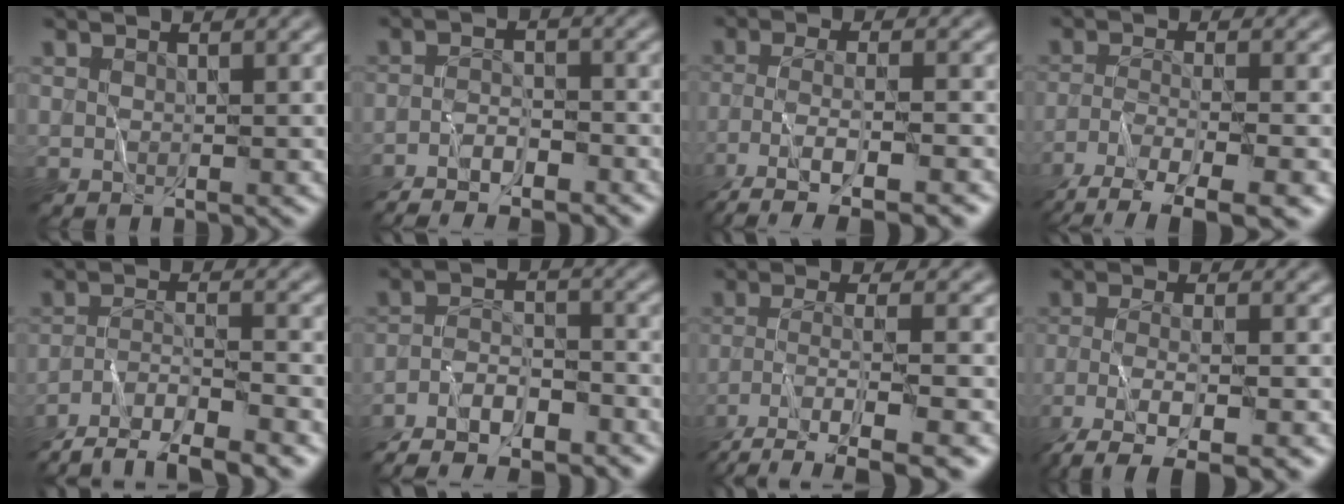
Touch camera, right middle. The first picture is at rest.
{"total": 5.2, "force": [-4.4, 1.4, 2.4], "torque": [-0.035, -0.008, -0.075]}
{"total": 7.6, "force": [-5.3, 1.9, 5.1], "torque": [-0.087, 0.000, -0.093]}
{"total": 7.1, "force": [-5.0, 1.6, 4.9], "torque": [-0.084, -0.002, -0.090]}
{"total": 7.7, "force": [-6.6, 1.4, 3.9], "torque": [-0.056, -0.010, -0.110]}
{"total": 8.7, "force": [-7.3, 3.0, 3.7], "torque": [-0.058, -0.015, -0.122]}
{"total": 6.1, "force": [-4.0, 1.2, 4.4], "torque": [-0.076, -0.003, -0.072]}
{"total": 6.8, "force": [-4.7, 1.6, 4.6], "torque": [-0.081, -0.003, -0.090]}